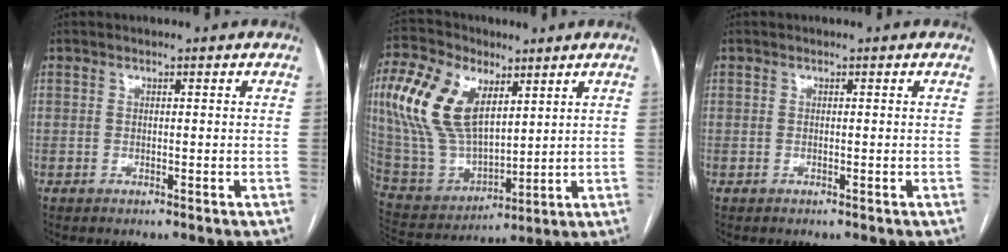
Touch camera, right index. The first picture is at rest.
{"total": 17.4, "force": [6.4, 9.4, 13.2], "torque": [-0.299, 0.020, 0.129]}
{"total": 0.0}